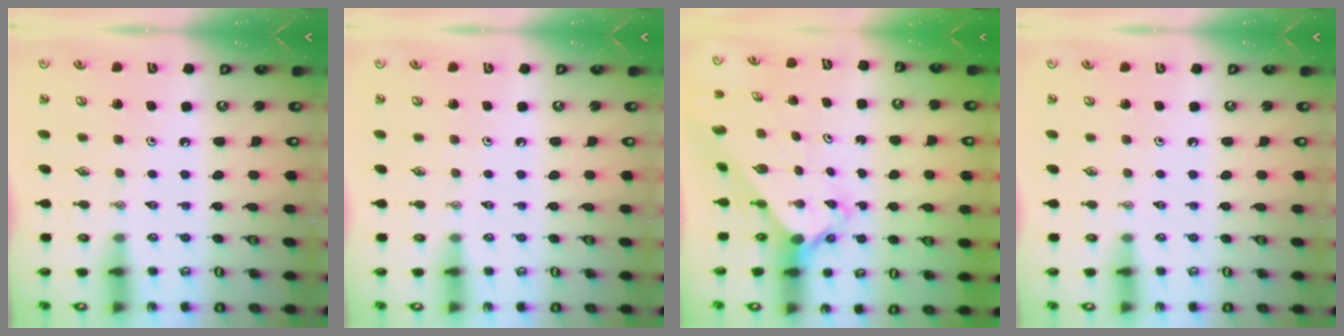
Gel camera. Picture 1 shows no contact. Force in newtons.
{"total": 0.0}
{"total": 2.3, "press": 2.3, "slide": 0.1}
{"total": 0.0}